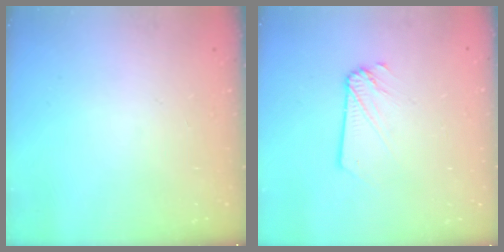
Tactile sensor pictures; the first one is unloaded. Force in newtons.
{"total": 2.1, "press": 2.1, "slide": 0.1}